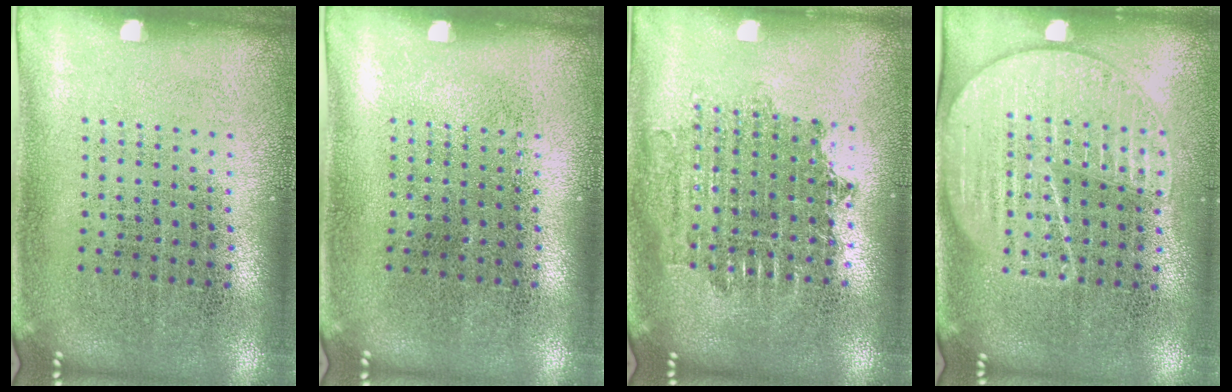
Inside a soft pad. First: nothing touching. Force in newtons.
{"total": 0.0}
{"total": 1.7, "press": 1.4, "slide": 1.0}
{"total": 1.8, "press": 1.6, "slide": 0.8}